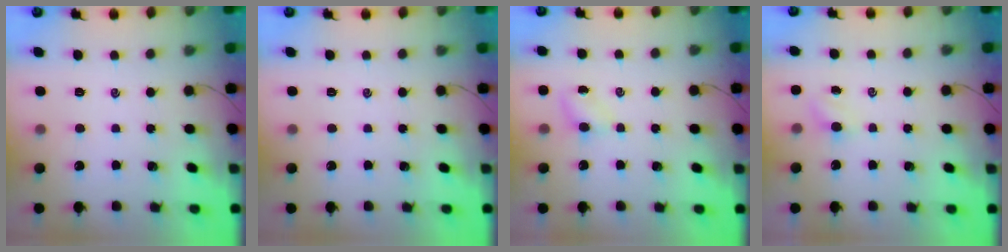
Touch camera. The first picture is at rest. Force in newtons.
{"total": 0.0}
{"total": 3.7, "press": 3.6, "slide": 1.2}
{"total": 3.2, "press": 3.0, "slide": 1.2}